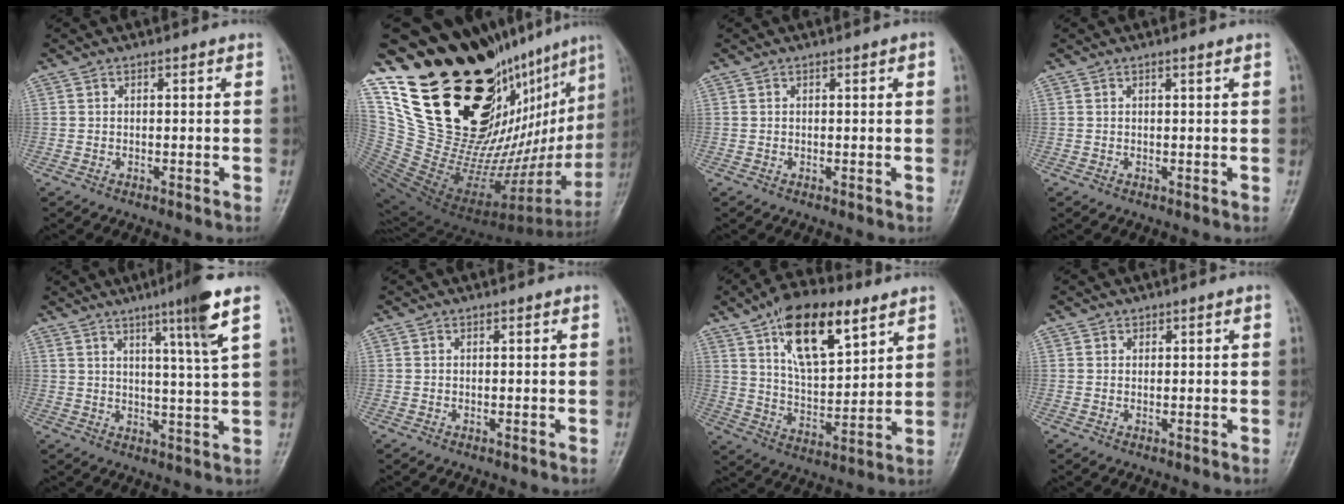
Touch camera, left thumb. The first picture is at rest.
{"total": 39.5, "force": [20.0, 15.1, 30.6], "torque": [-0.390, -0.066, 0.360]}
{"total": 1.0, "force": [0.4, 0.2, 0.9], "torque": [-0.016, 0.001, 0.003]}
{"total": 0.7, "force": [0.5, -0.1, 0.5], "torque": [-0.015, -0.003, 0.010]}
{"total": 9.4, "force": [5.0, -0.8, 8.0], "torque": [-0.128, -0.027, 0.079]}
{"total": 0.0}
{"total": 16.7, "force": [9.1, 7.1, 12.1], "torque": [-0.172, -0.036, 0.159]}
{"total": 0.7, "force": [0.3, 0.5, 0.3], "torque": [0.004, -0.001, 0.004]}